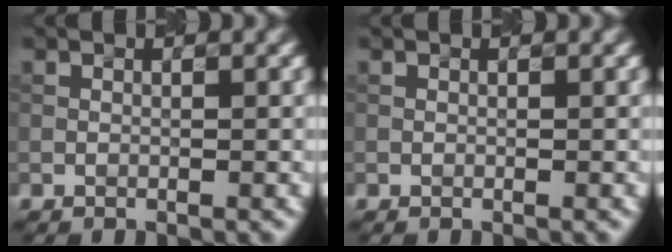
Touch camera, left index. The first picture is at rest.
{"total": 0.0}